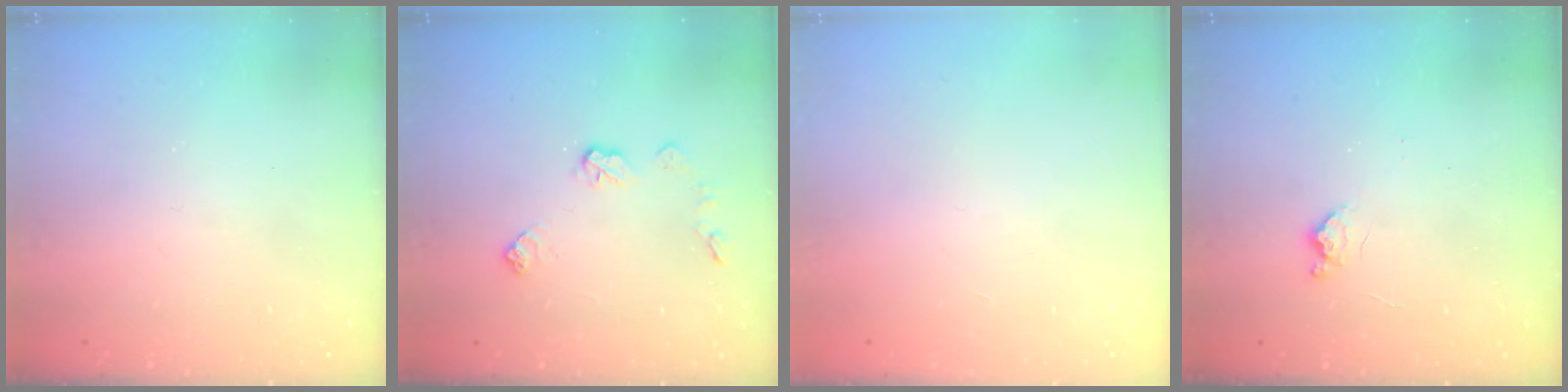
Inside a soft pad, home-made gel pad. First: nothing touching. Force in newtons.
{"total": 7.3, "press": 7.3, "slide": 0.2}
{"total": 0.0}
{"total": 6.2, "press": 6.1, "slide": 0.8}